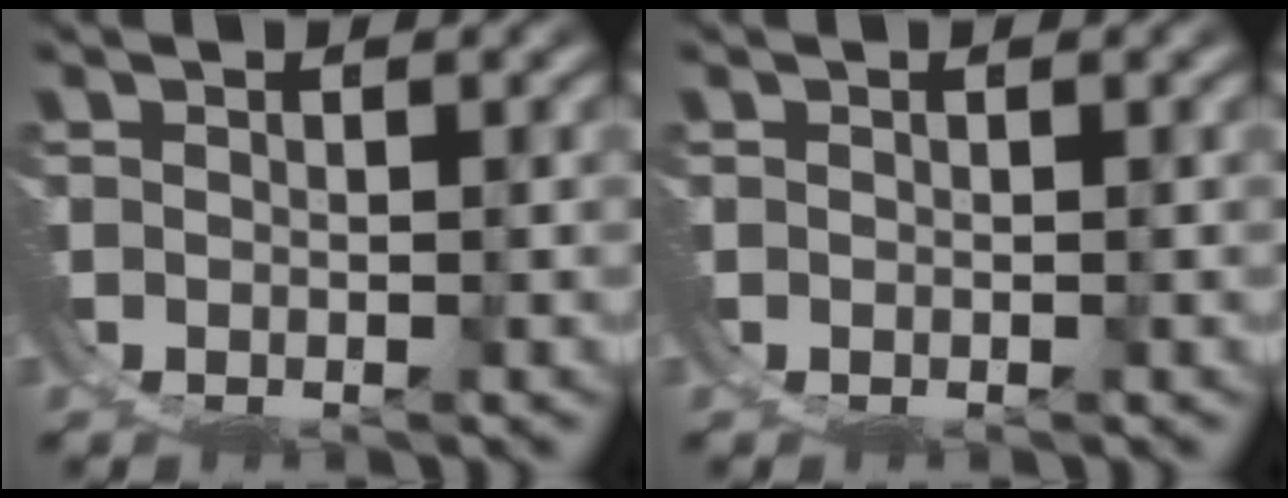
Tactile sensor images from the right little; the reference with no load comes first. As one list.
[{"total": 0.0}]